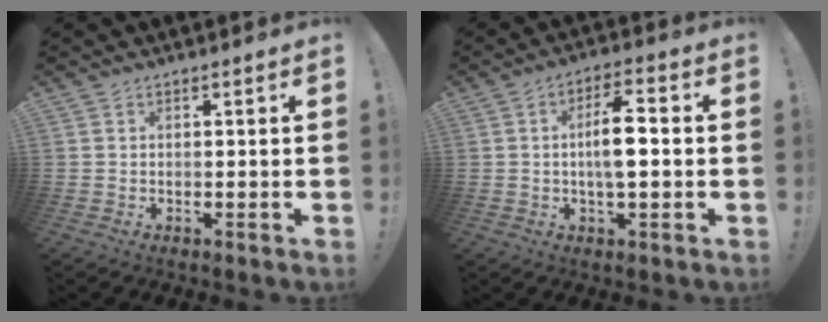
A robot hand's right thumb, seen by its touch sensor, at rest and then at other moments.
{"total": 8.9, "force": [-0.2, 3.1, 8.3], "torque": [-0.149, 0.008, -0.010]}